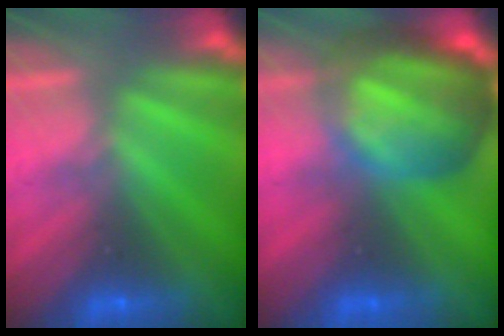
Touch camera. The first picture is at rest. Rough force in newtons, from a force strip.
{"total": 7.5}